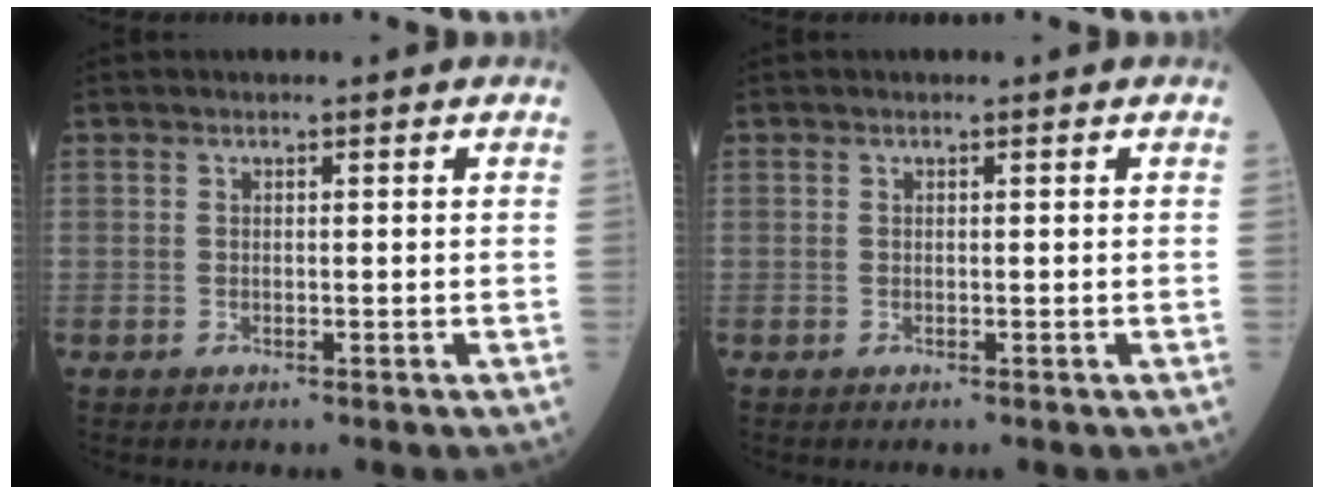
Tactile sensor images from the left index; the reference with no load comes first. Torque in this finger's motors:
{"motor_torque": [0.16, 0.08, 0.02, 0.01]}